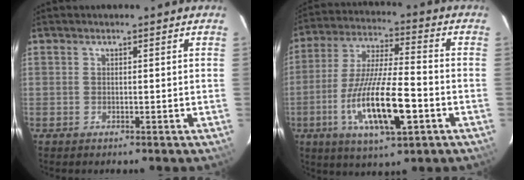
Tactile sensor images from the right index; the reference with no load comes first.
{"total": 16.8, "force": [-5.9, 3.8, 15.3], "torque": [-0.308, -0.018, -0.105]}